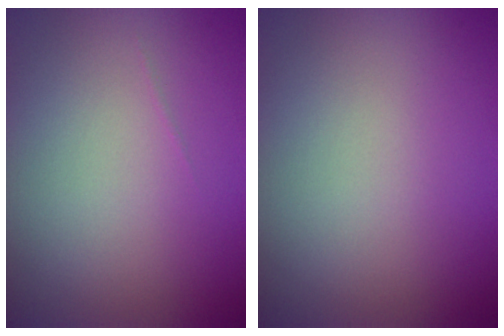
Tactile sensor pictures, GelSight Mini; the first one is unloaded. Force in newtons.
{"total": 0.0}